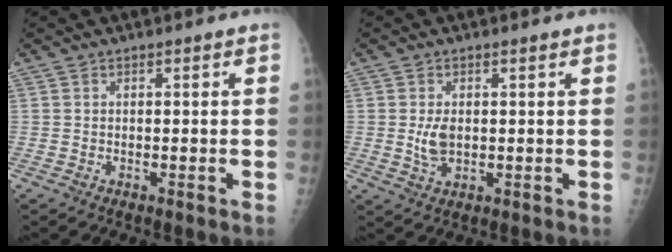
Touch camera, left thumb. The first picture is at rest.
{"total": 3.3, "force": [0.3, 1.8, 2.8], "torque": [-0.053, -0.006, 0.012]}